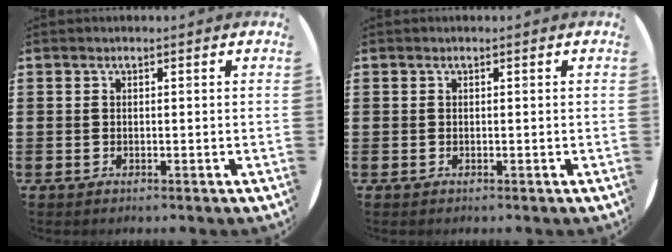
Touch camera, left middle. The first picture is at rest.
{"total": 0.0}